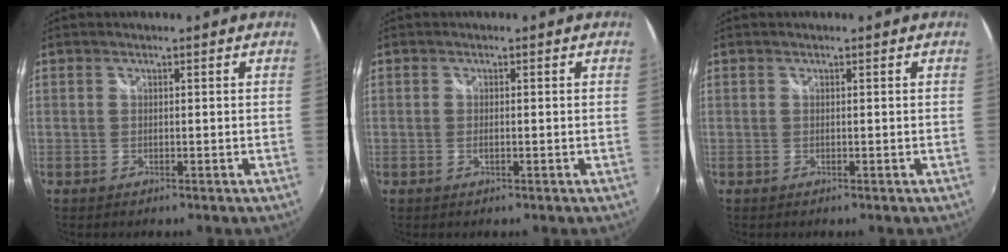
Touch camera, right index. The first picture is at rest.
{"total": 0.9, "force": [-0.2, 0.3, 0.8], "torque": [-0.018, -0.001, -0.004]}
{"total": 0.0}